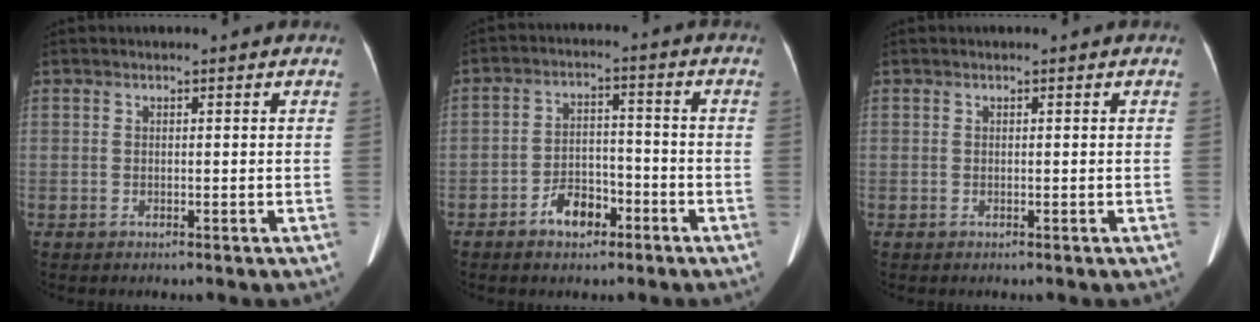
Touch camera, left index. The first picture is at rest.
{"total": 5.7, "force": [-3.5, 3.2, 3.3], "torque": [-0.063, 0.016, -0.057]}
{"total": 0.0}